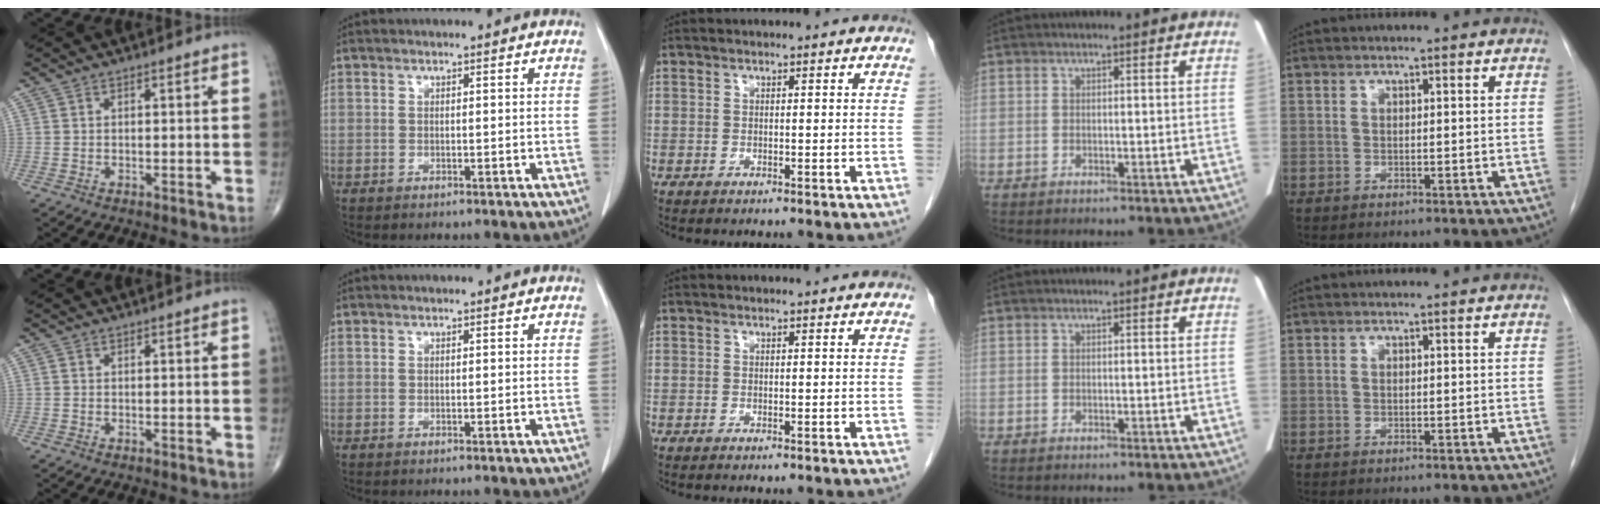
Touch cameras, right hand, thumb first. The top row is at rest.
{}